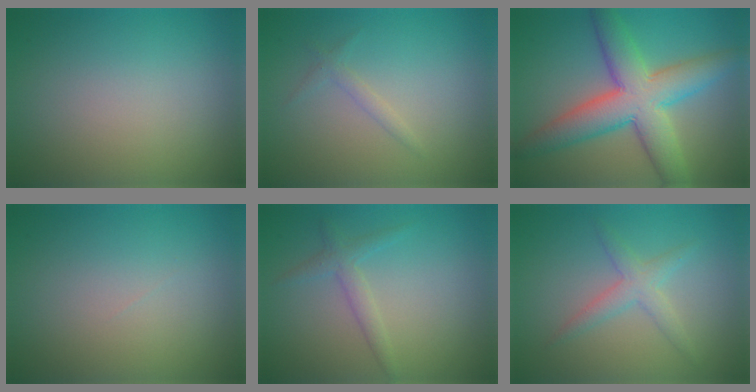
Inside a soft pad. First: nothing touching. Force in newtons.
{"total": 1.1, "press": 1.1, "slide": 0.1}
{"total": 8.5, "press": 8.5, "slide": 0.3}
{"total": 0.0}
{"total": 1.8, "press": 1.8, "slide": 0.0}
{"total": 2.3, "press": 2.3, "slide": 0.1}